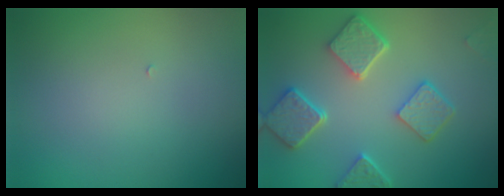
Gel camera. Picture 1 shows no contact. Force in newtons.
{"total": 5.5, "press": 4.3, "slide": 3.3}